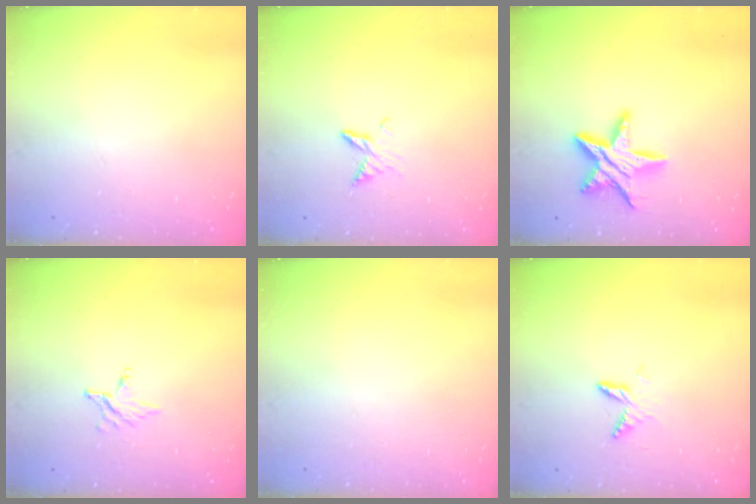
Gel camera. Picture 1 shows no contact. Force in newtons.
{"total": 5.7, "press": 5.6, "slide": 0.7}
{"total": 12.3, "press": 12.2, "slide": 0.7}
{"total": 2.8, "press": 2.7, "slide": 0.4}
{"total": 0.0}
{"total": 6.3, "press": 6.3, "slide": 0.8}